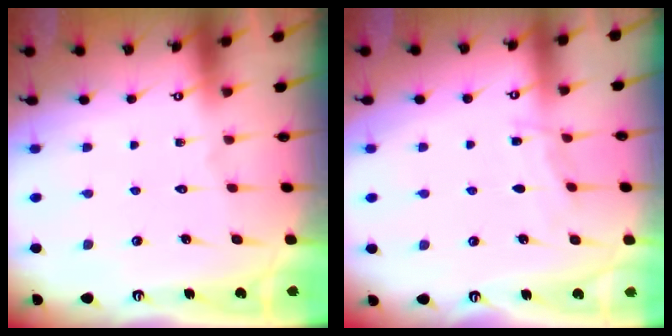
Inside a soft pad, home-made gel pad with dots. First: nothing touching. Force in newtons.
{"total": 4.0, "press": 4.0, "slide": 0.4}